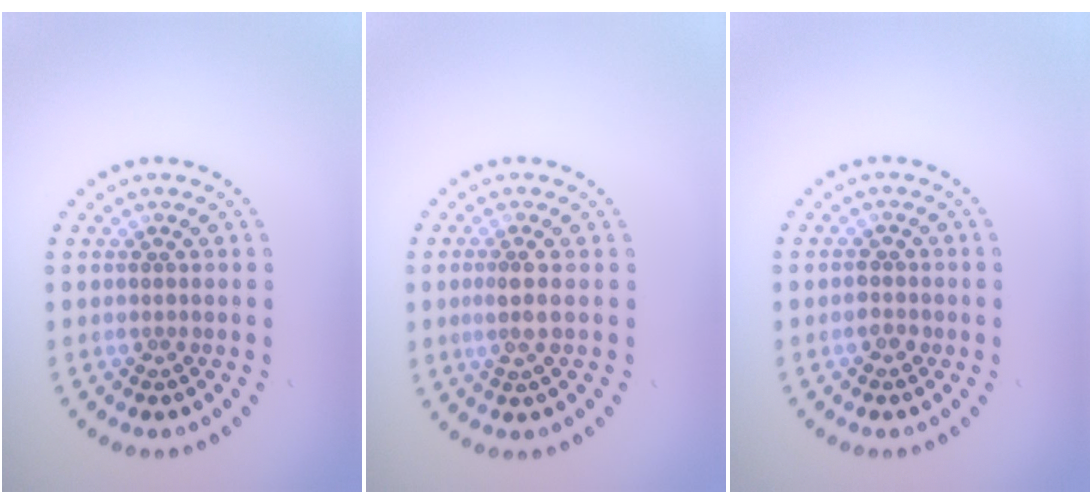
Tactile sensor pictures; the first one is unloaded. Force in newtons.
{"total": 1.7, "press": 1.3, "slide": 1.1}
{"total": 1.4, "press": 1.3, "slide": 0.3}